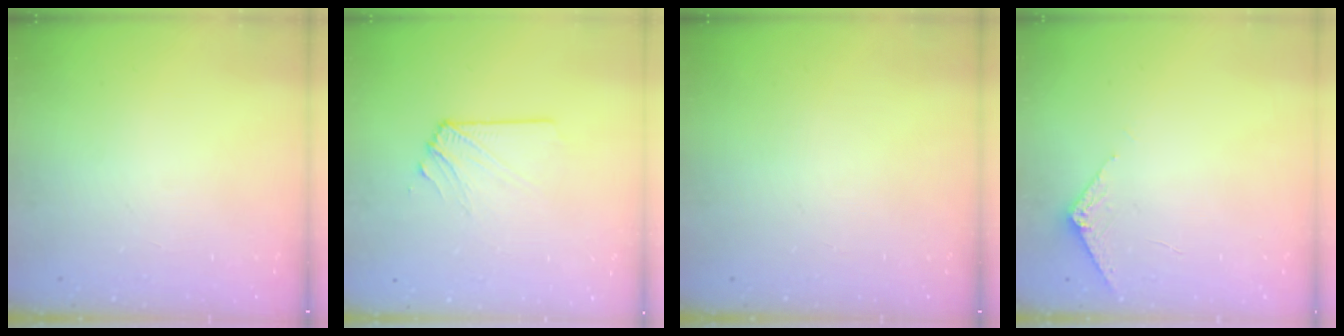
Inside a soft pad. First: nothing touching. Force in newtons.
{"total": 2.9, "press": 2.8, "slide": 0.5}
{"total": 0.0}
{"total": 2.9, "press": 2.9, "slide": 0.3}